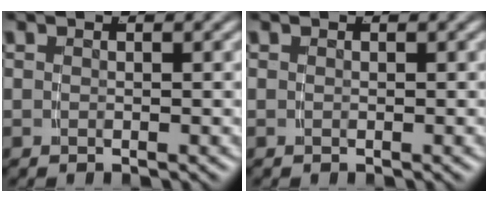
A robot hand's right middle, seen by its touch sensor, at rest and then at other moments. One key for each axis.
{"total": 0.0}